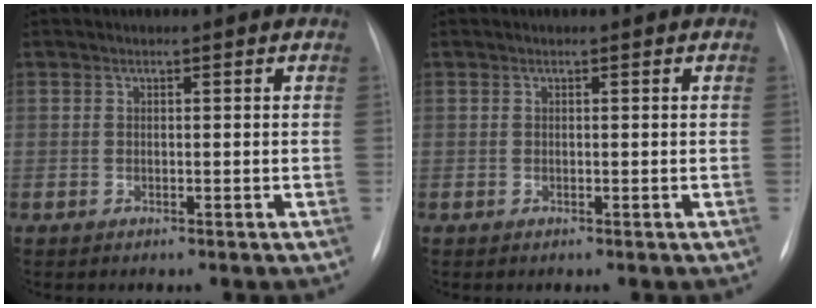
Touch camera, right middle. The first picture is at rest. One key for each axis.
{"total": 0.0}